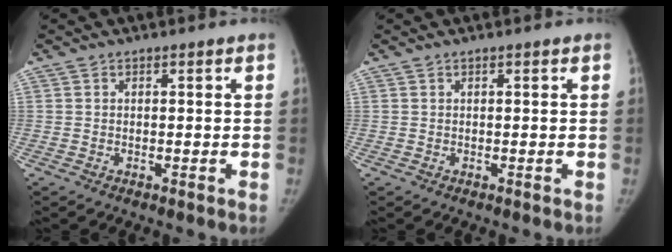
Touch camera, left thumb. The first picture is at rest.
{"total": 0.0}